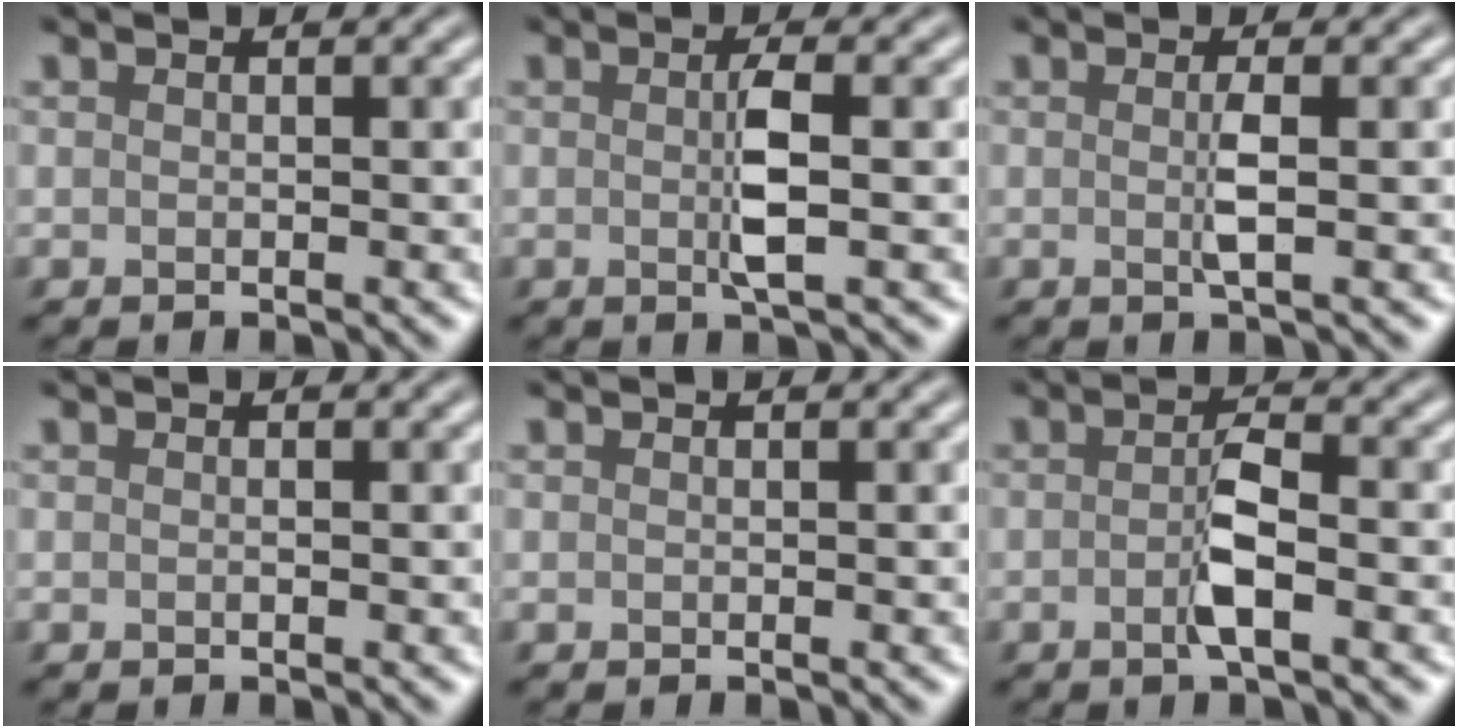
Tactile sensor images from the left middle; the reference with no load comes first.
{"total": 2.5, "force": [0.1, 0.3, 2.5], "torque": [-0.049, -0.005, -0.001]}
{"total": 1.7, "force": [0.1, 0.2, 1.7], "torque": [-0.037, -0.005, -0.002]}
{"total": 0.0}
{"total": 0.0}
{"total": 2.9, "force": [-0.7, 0.5, 2.8], "torque": [-0.054, 0.001, -0.019]}